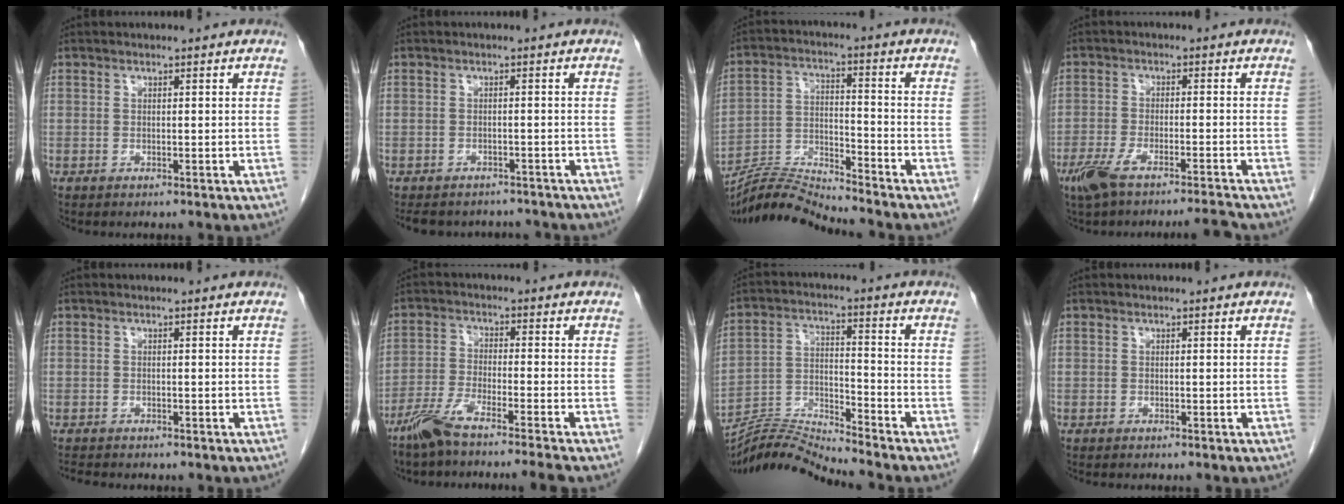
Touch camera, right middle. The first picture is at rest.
{"total": 8.9, "force": [-8.1, 3.4, 1.7], "torque": [-0.029, 0.009, -0.097]}
{"total": 8.9, "force": [-8.7, -1.9, 0.3], "torque": [-0.009, 0.011, -0.161]}
{"total": 7.1, "force": [-5.9, -0.2, 4.0], "torque": [-0.073, -0.012, -0.103]}
{"total": 2.4, "force": [-2.2, 0.6, 0.8], "torque": [-0.016, -0.007, -0.031]}
{"total": 8.5, "force": [-7.0, -1.2, 4.7], "torque": [-0.081, -0.022, -0.124]}
{"total": 9.3, "force": [-9.0, -2.3, 0.3], "torque": [-0.009, 0.017, -0.168]}
{"total": 0.7, "force": [-0.7, 0.1, 0.3], "torque": [-0.007, -0.002, -0.009]}